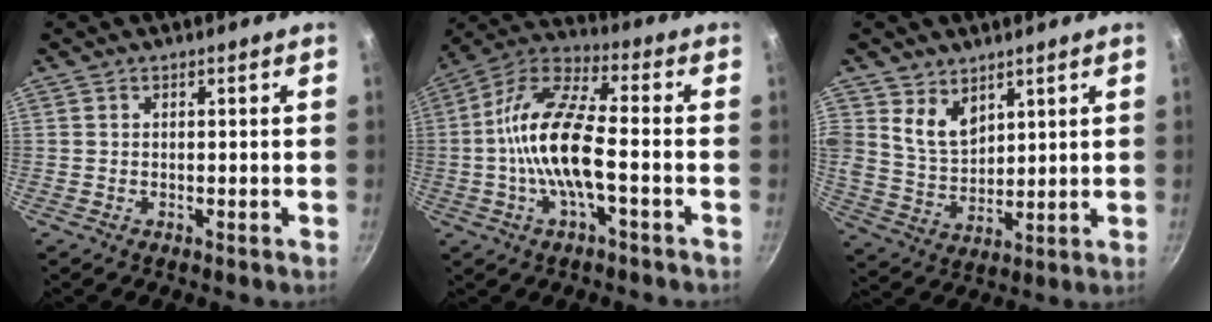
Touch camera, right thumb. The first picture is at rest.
{"total": 15.0, "force": [-2.5, 5.2, 13.8], "torque": [-0.268, 0.037, -0.066]}
{"total": 7.4, "force": [4.4, 4.9, 3.4], "torque": [-0.046, -0.034, 0.090]}